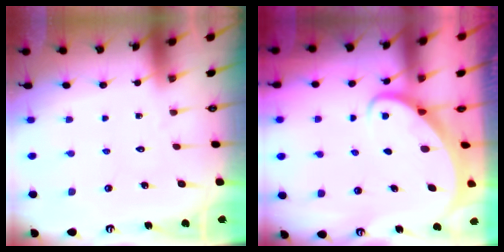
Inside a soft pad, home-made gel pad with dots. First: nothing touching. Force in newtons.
{"total": 3.1, "press": 3.1, "slide": 0.4}